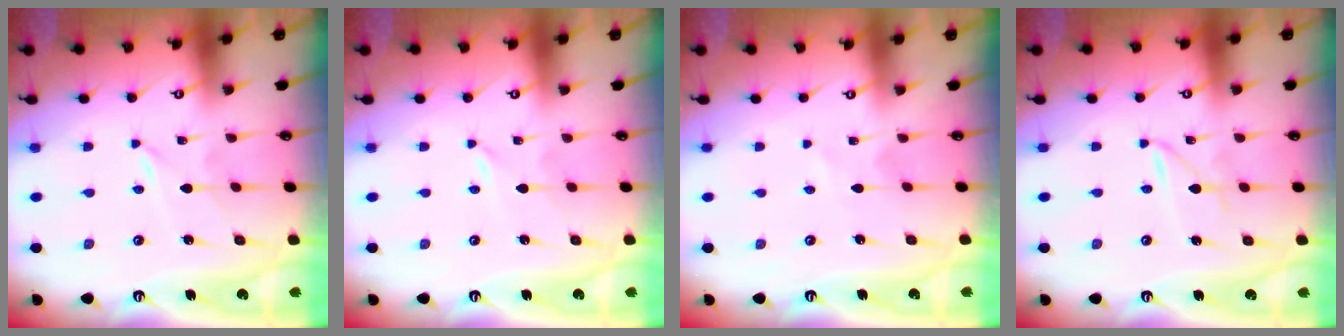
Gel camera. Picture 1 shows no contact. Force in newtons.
{"total": 0.0}
{"total": 0.5, "press": 0.5, "slide": 0.1}
{"total": 1.4, "press": 1.4, "slide": 0.2}